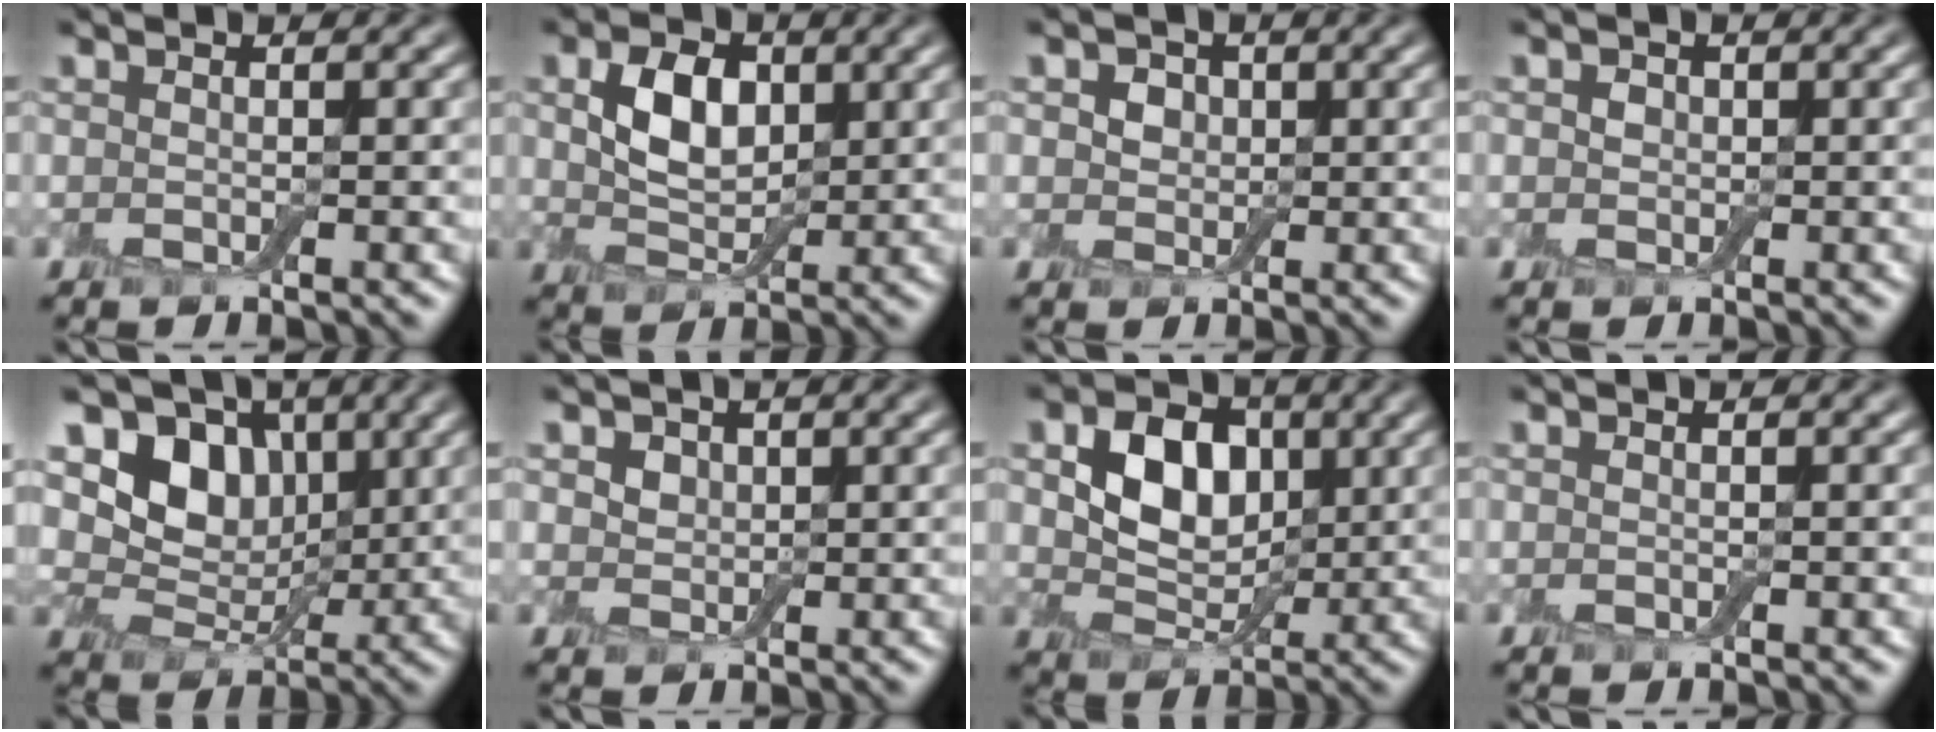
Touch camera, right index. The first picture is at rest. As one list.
[{"total": 4.6, "force": [1.3, 3.1, 3.2], "torque": [-0.066, 0.004, 0.022]}, {"total": 3.1, "force": [1.3, 2.4, 1.5], "torque": [-0.026, 0.013, 0.005]}, {"total": 1.0, "force": [0.2, 0.9, 0.4], "torque": [-0.005, 0.002, -0.002]}, {"total": 6.4, "force": [2.1, 5.0, 3.4], "torque": [-0.050, -0.008, 0.024]}, {"total": 2.5, "force": [1.3, 1.8, 1.1], "torque": [-0.026, 0.010, 0.018]}, {"total": 5.7, "force": [1.3, 4.2, 3.6], "torque": [-0.071, -0.001, 0.016]}, {"total": 0.0}]